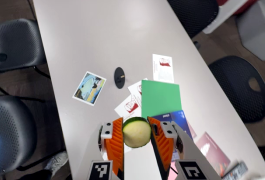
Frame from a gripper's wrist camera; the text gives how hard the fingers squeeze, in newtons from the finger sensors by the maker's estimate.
{"total": 13.9, "left": 14.2, "right": 13.6}